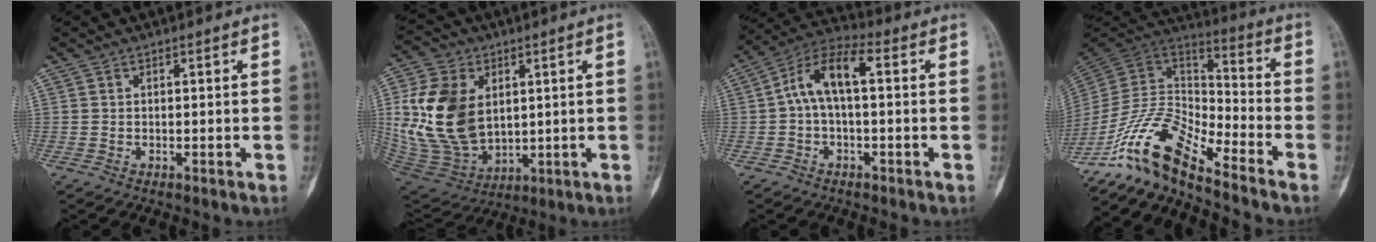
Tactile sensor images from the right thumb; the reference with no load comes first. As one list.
[{"total": 18.8, "force": [2.9, 13.2, 13.1], "torque": [-0.238, -0.016, 0.073]}, {"total": 9.2, "force": [0.5, 4.2, 8.2], "torque": [-0.153, 0.040, 0.000]}, {"total": 15.4, "force": [-12.4, 3.8, 8.3], "torque": [-0.153, 0.088, -0.242]}]